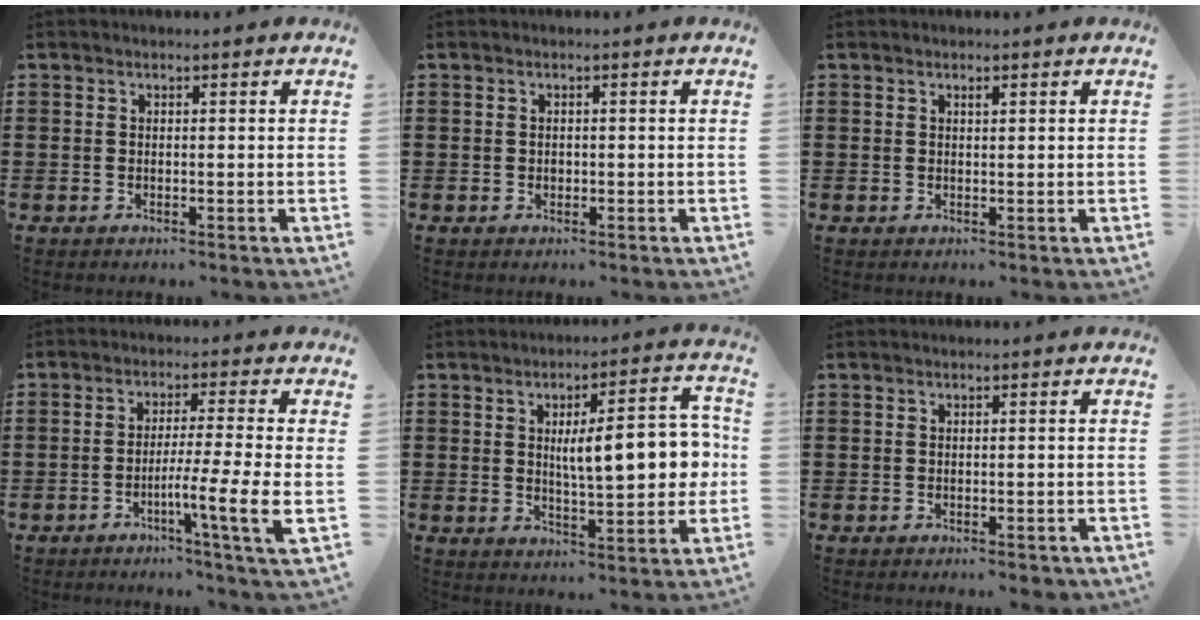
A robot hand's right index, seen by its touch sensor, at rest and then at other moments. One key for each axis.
{"total": 0.8, "fx": 0.0, "fy": 0.7, "fz": 0.5, "tx": -0.011, "ty": 0.004, "tz": -0.001}
{"total": 0.6, "fx": 0.4, "fy": 0.2, "fz": 0.4, "tx": -0.009, "ty": 0.001, "tz": 0.007}
{"total": 7.5, "fx": -2.7, "fy": -0.8, "fz": 6.9, "tx": -0.116, "ty": -0.013, "tz": -0.047}
{"total": 10.3, "fx": 1.0, "fy": 3.8, "fz": 9.5, "tx": -0.137, "ty": -0.002, "tz": 0.006}
{"total": 0.8, "fx": -0.6, "fy": 0.2, "fz": 0.6, "tx": -0.013, "ty": -0.004, "tz": -0.011}